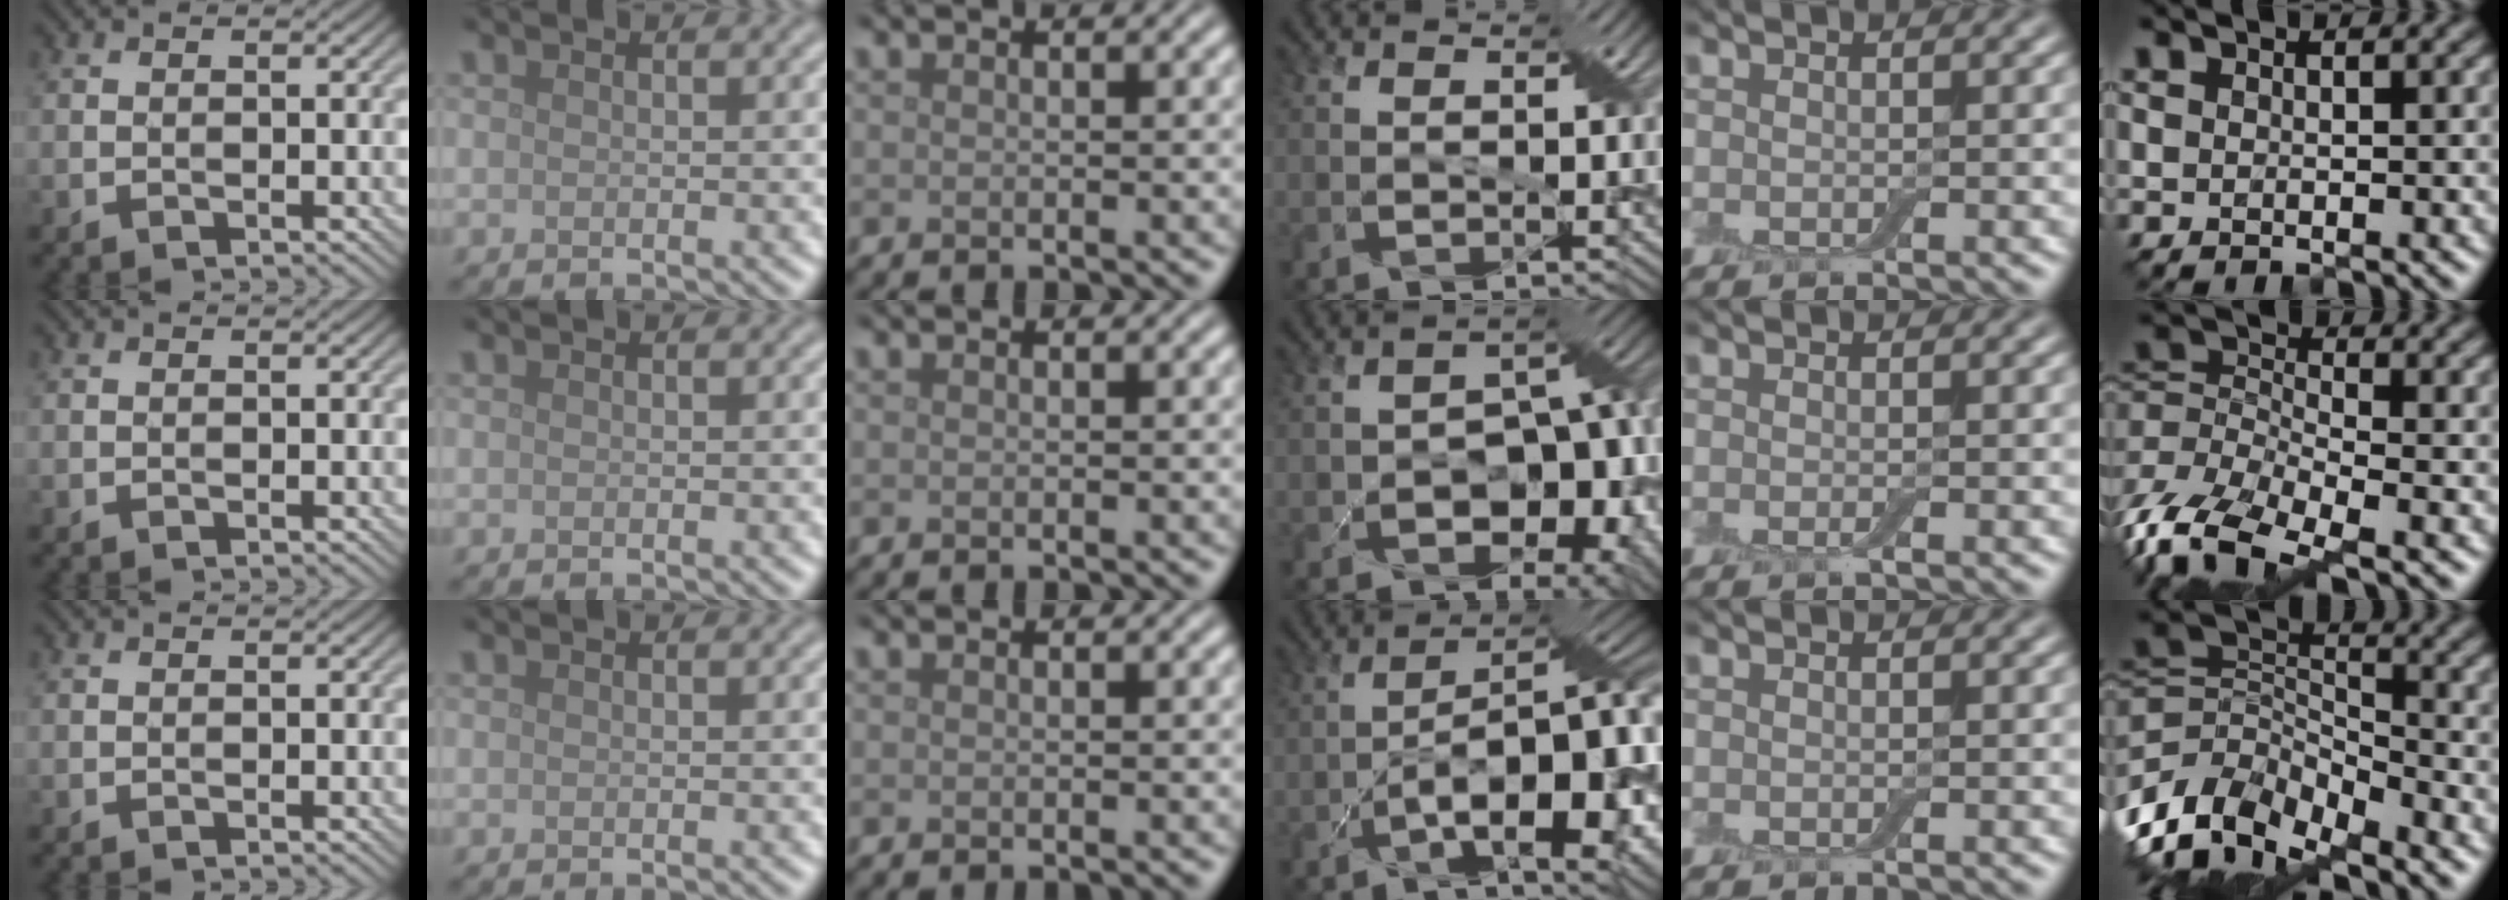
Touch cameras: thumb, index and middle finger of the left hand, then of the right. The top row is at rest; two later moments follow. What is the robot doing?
{"motion": "pour", "object": "bowl"}